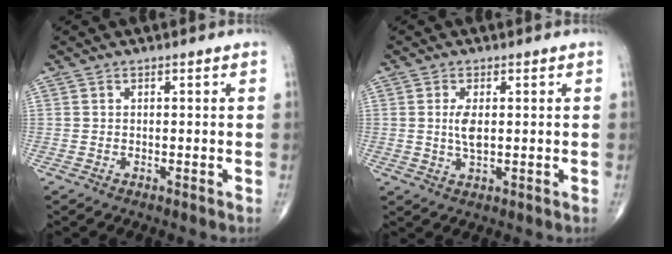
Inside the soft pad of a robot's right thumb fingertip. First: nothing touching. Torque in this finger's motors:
{"motor_torque": [-0.58, 0.51, 0.54, 0.01, 0.12]}